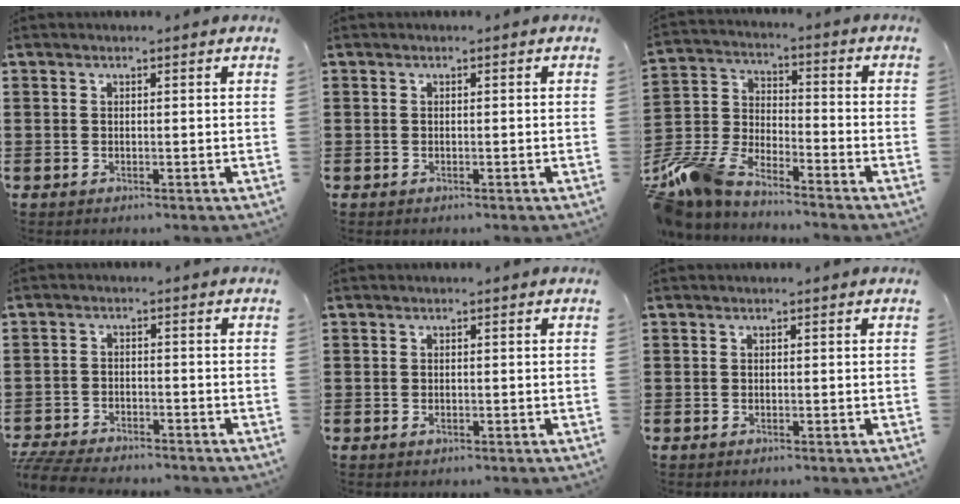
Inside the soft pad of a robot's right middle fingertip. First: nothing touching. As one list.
[{"total": 0.0}, {"total": 8.9, "force": [-8.1, 1.9, 2.9], "torque": [-0.094, 0.003, -0.170]}, {"total": 4.8, "force": [-4.7, 0.4, 1.0], "torque": [-0.035, -0.006, -0.098]}, {"total": 0.6, "force": [-0.4, 0.2, 0.5], "torque": [-0.011, -0.007, -0.006]}, {"total": 0.0}]